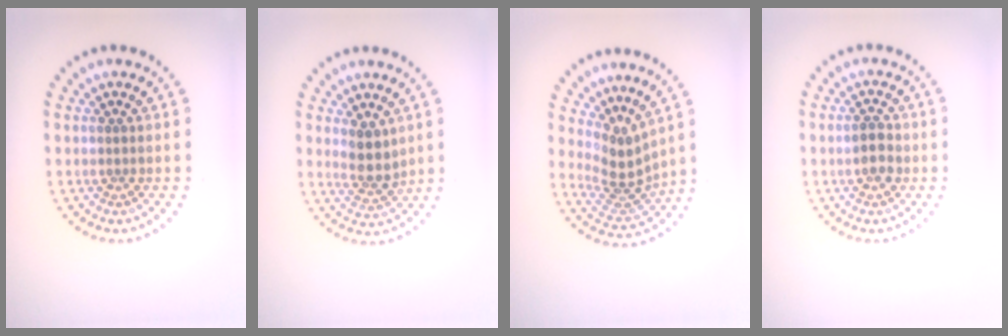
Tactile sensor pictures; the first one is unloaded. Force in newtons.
{"total": 2.8, "press": 2.5, "slide": 1.3}
{"total": 3.3, "press": 2.4, "slide": 2.4}
{"total": 2.2, "press": 2.2, "slide": 0.3}